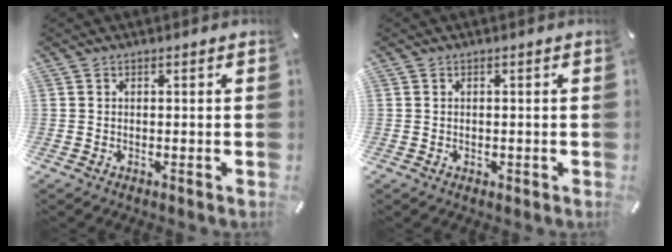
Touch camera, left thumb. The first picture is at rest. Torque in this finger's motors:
{"motor_torque": [-0.29, -0.25, 0.15, 0.14, 0.00]}